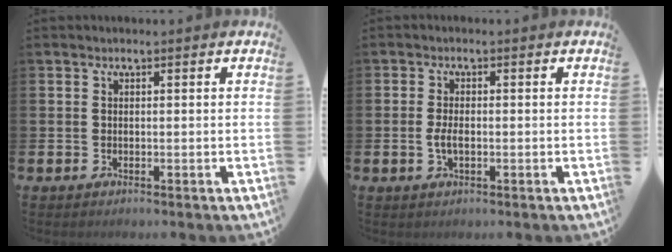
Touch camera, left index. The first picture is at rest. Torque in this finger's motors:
{"motor_torque": [0.58, 0.16, 0.03, 0.08]}